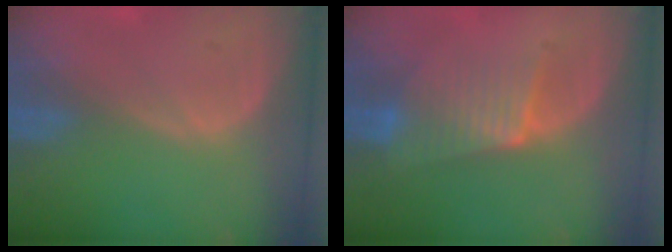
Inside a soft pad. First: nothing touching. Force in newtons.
{"total": 6.3, "press": 6.0, "slide": 2.0}